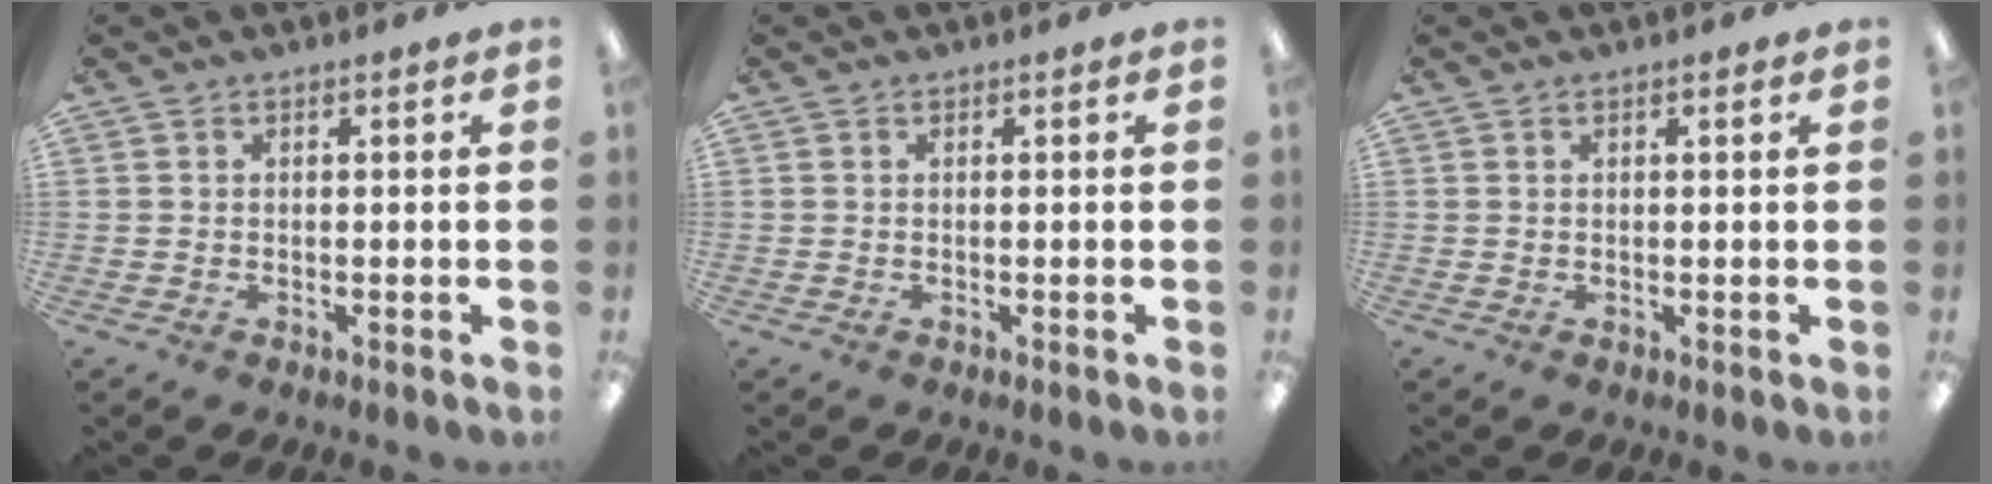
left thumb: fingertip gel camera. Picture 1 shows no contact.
{"total": 0.0}
{"total": 0.5, "force": [0.4, 0.0, 0.4], "torque": [-0.008, 0.002, 0.006]}